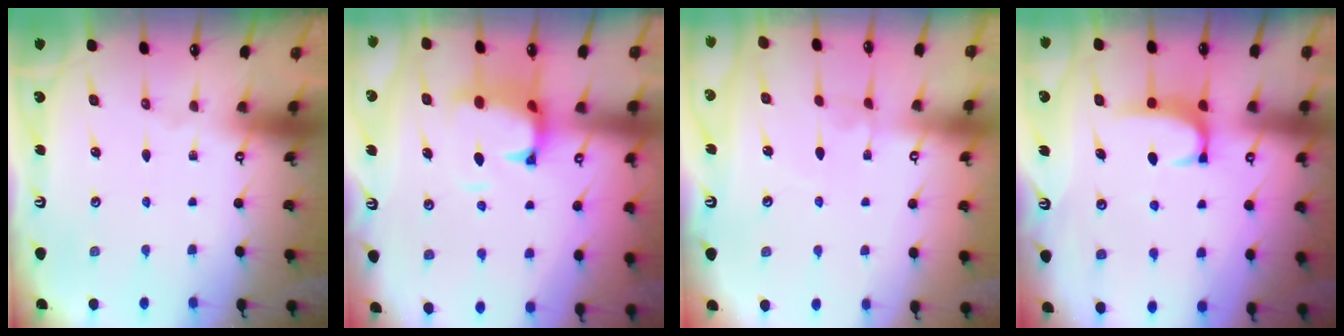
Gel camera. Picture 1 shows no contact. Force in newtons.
{"total": 2.3, "press": 2.0, "slide": 1.2}
{"total": 2.8, "press": 2.7, "slide": 0.4}
{"total": 1.9, "press": 1.9, "slide": 0.4}